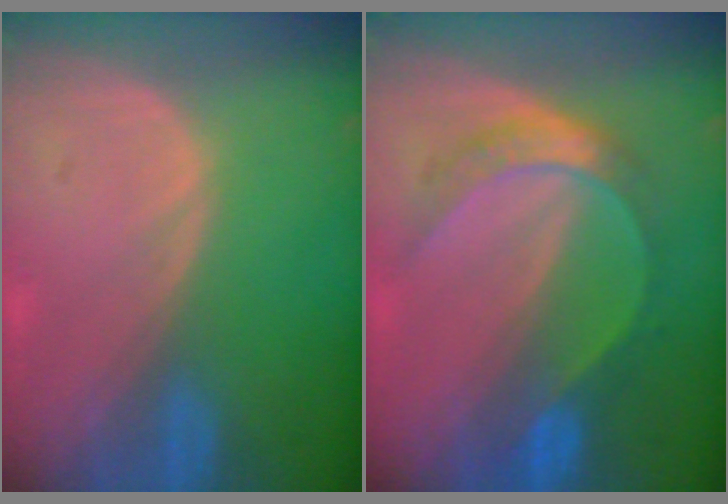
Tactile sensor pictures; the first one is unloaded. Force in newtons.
{"total": 6.1, "press": 6.1, "slide": 0.3}